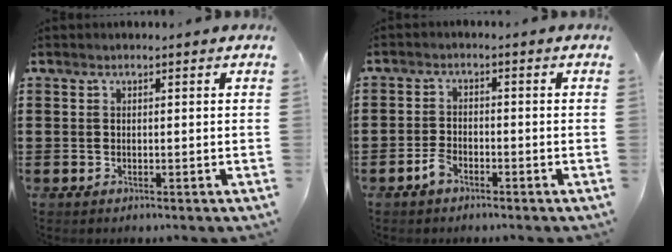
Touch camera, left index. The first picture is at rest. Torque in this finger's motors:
{"motor_torque": [0.25, 0.26, 0.13, 0.03]}